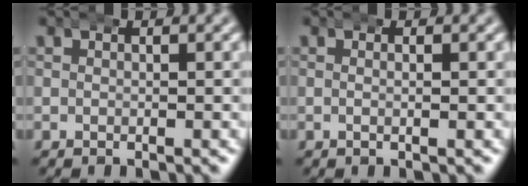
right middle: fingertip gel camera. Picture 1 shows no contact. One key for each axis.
{"total": 1.2, "fx": -0.1, "fy": 0.1, "fz": 1.2, "tx": -0.019, "ty": 0.004, "tz": -0.006}